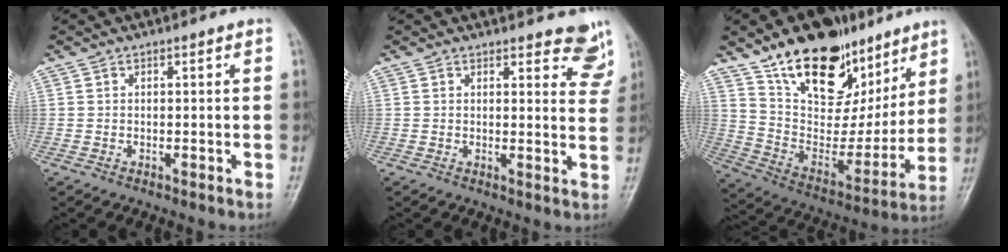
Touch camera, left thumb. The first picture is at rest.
{"total": 6.9, "force": [6.1, 2.2, 2.1], "torque": [0.014, -0.039, 0.051]}
{"total": 25.7, "force": [15.6, 14.1, 14.7], "torque": [-0.183, -0.049, 0.268]}